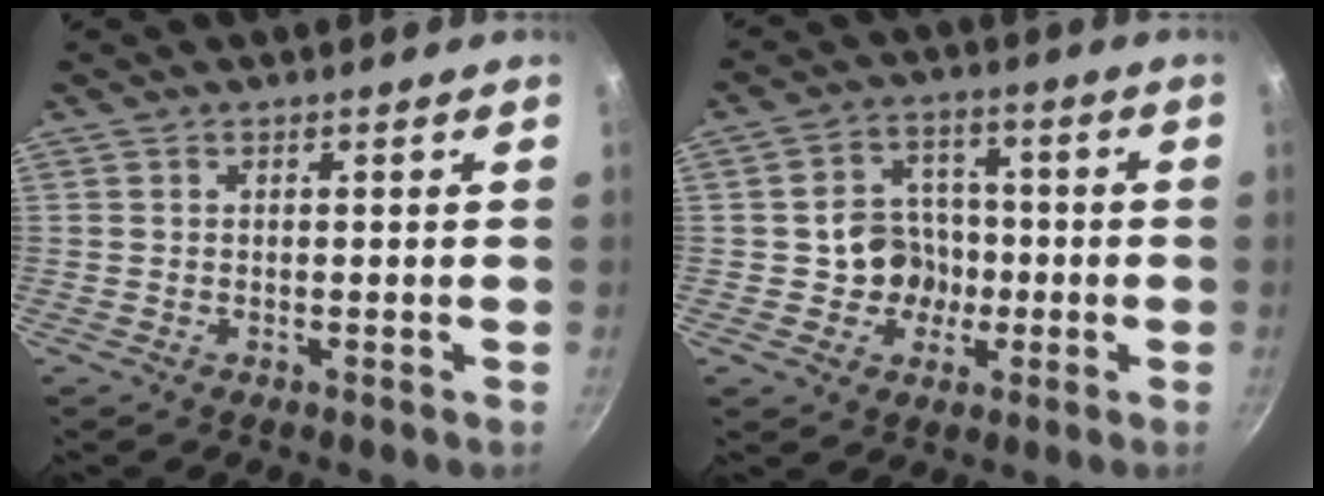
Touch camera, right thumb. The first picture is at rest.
{"total": 8.8, "force": [-1.4, 7.9, 3.6], "torque": [-0.016, 0.026, -0.028]}